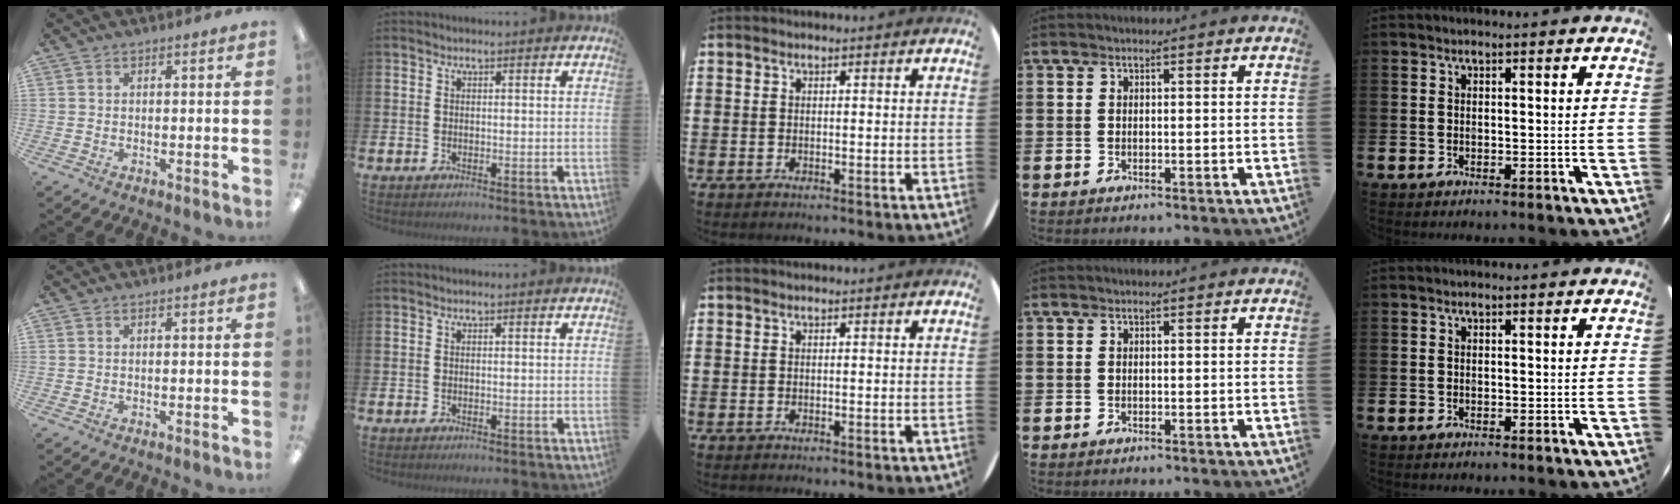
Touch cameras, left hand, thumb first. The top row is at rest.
{}